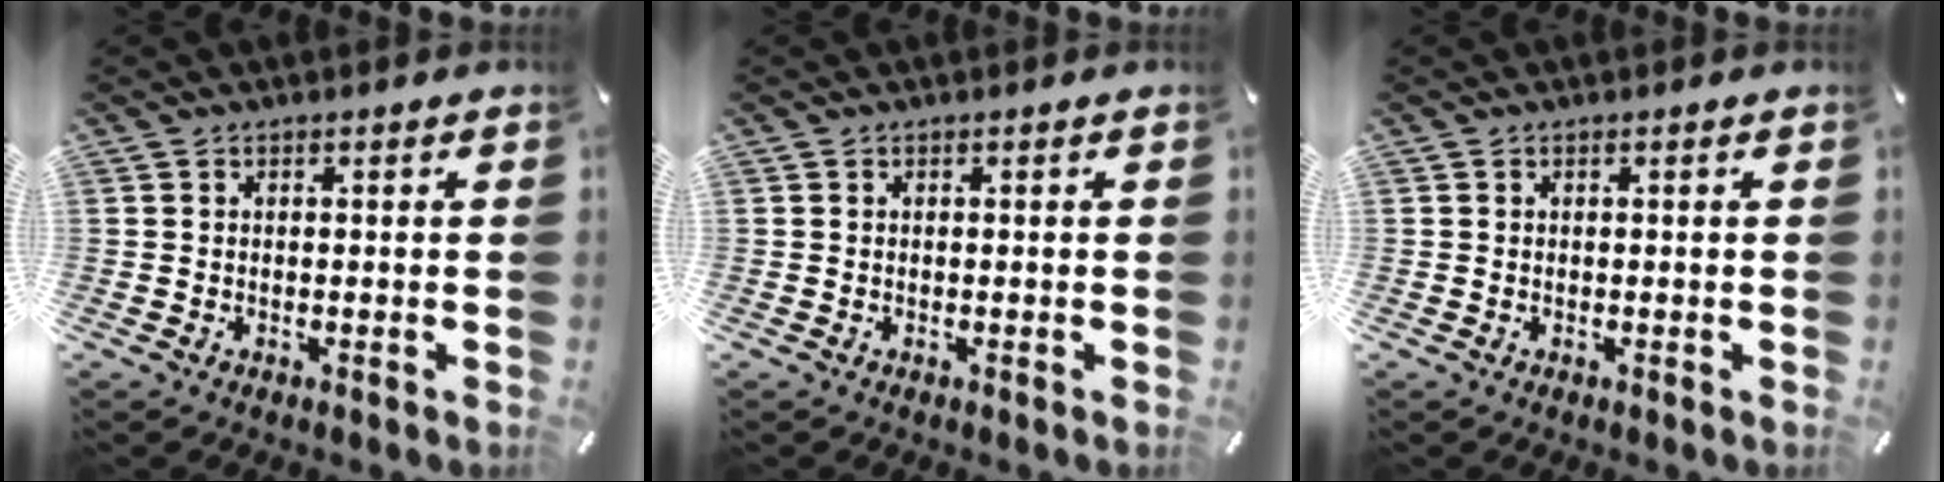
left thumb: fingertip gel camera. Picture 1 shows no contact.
{"total": 0.0}
{"total": 0.0}